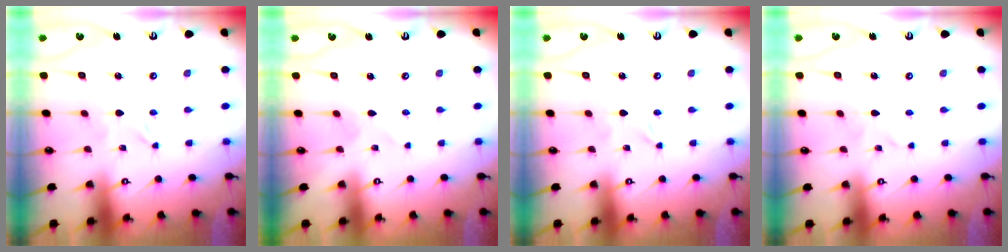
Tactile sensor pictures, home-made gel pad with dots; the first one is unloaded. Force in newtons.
{"total": 1.6, "press": 1.6, "slide": 0.1}
{"total": 0.0}
{"total": 1.9, "press": 1.9, "slide": 0.1}